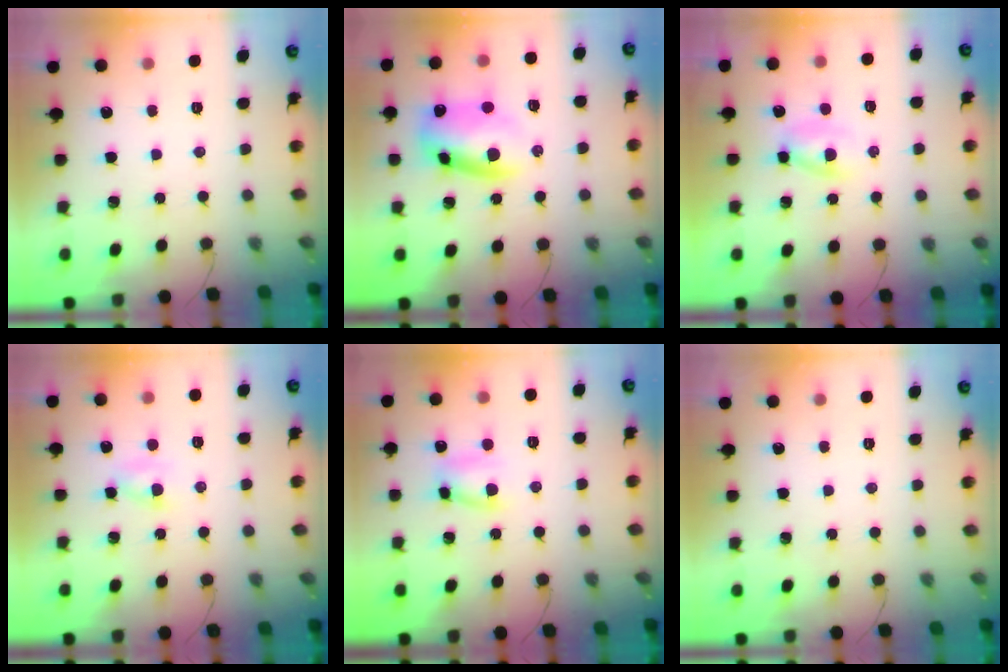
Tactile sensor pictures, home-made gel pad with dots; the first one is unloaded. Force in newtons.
{"total": 10.3, "press": 10.2, "slide": 1.3}
{"total": 2.3, "press": 2.2, "slide": 0.8}
{"total": 2.0, "press": 1.8, "slide": 0.8}
{"total": 6.4, "press": 6.4, "slide": 0.1}
{"total": 0.0}